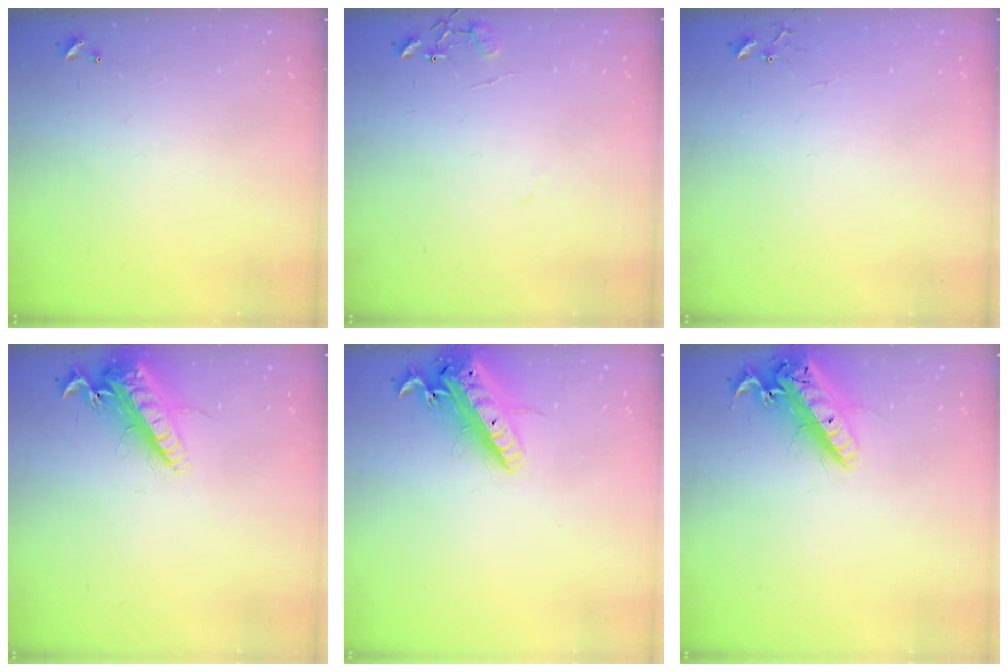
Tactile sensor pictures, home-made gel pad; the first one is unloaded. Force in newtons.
{"total": 8.7, "press": 8.7, "slide": 0.8}
{"total": 5.6, "press": 5.6, "slide": 0.4}
{"total": 15.8, "press": 15.5, "slide": 3.1}
{"total": 16.9, "press": 16.6, "slide": 3.2}
{"total": 19.7, "press": 19.5, "slide": 2.7}